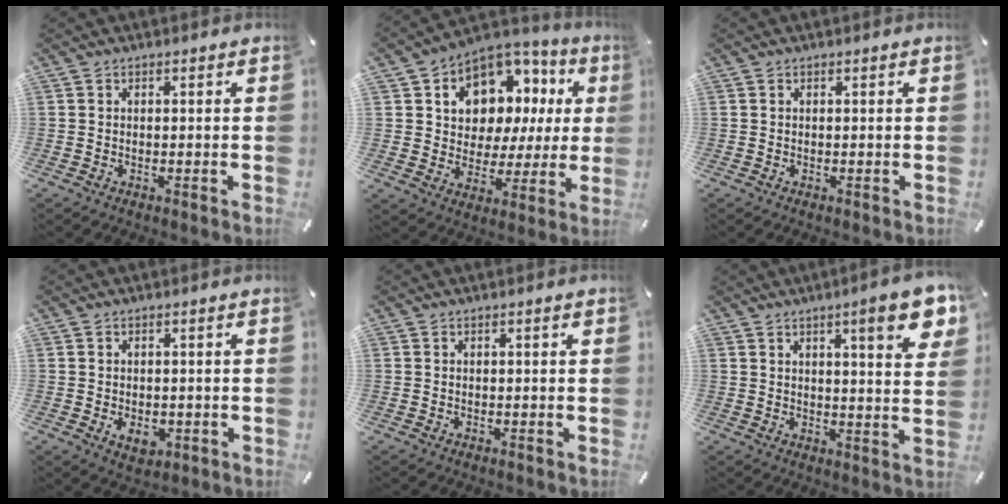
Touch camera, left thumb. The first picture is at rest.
{"total": 10.2, "force": [4.9, 8.5, 2.6], "torque": [-0.057, -0.048, 0.098]}
{"total": 0.0}
{"total": 3.5, "force": [-0.8, 2.5, 2.3], "torque": [-0.044, -0.005, -0.016]}
{"total": 0.5, "force": [0.2, 0.0, 0.5], "torque": [-0.008, 0.001, 0.003]}
{"total": 10.4, "force": [5.9, 2.5, 8.1], "torque": [-0.107, -0.031, 0.094]}